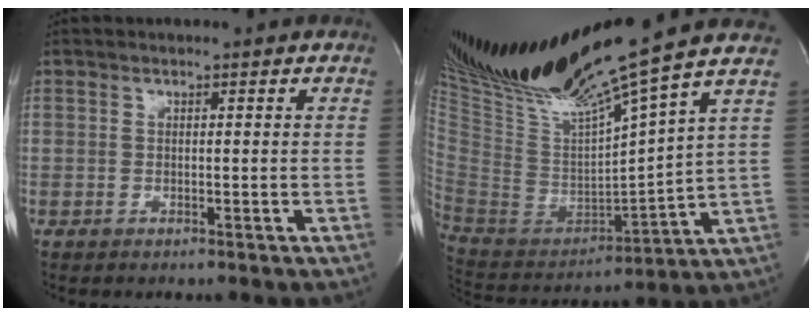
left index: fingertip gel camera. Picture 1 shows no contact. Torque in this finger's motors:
{"motor_torque": [0.10, -0.09, 0.14, 0.07]}